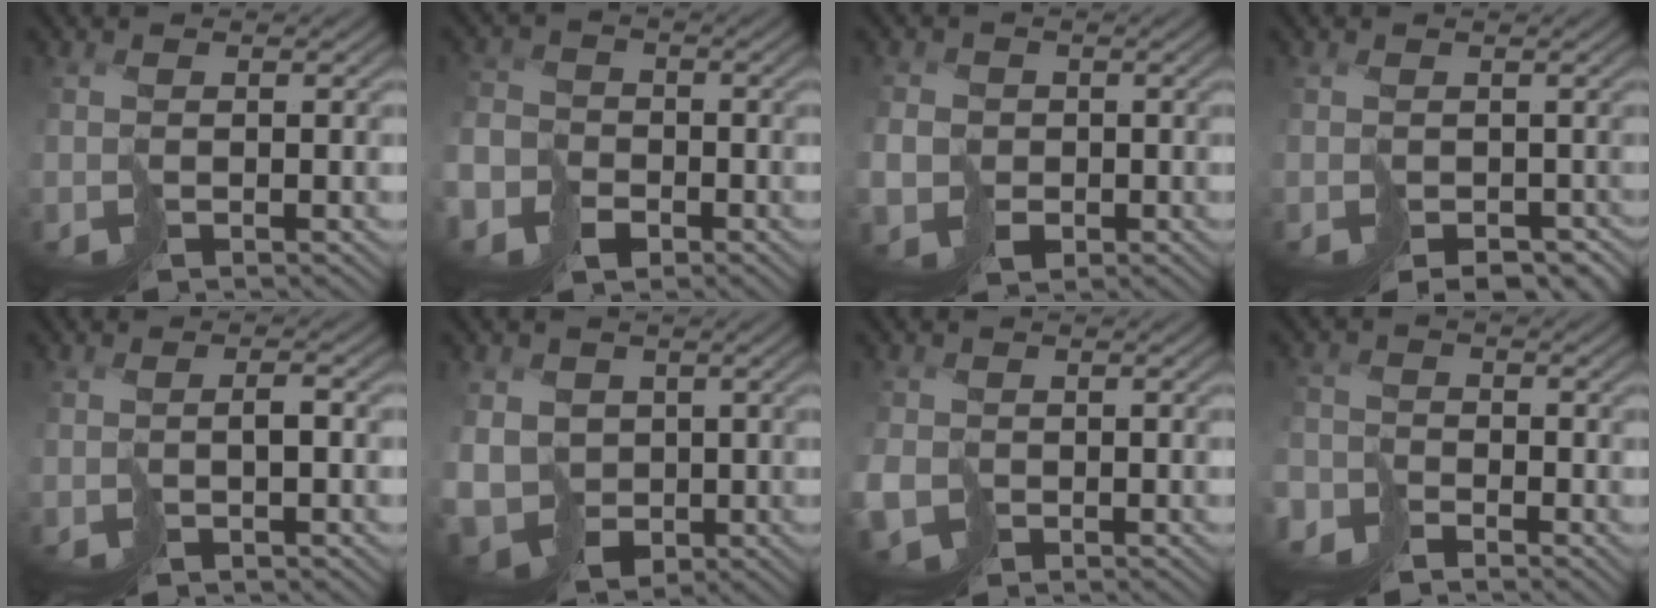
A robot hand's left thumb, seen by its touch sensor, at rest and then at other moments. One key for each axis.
{"total": 7.4, "fx": -4.4, "fy": 5.6, "fz": 2.2, "tx": -0.060, "ty": -0.029, "tz": -0.096}
{"total": 4.5, "fx": -1.2, "fy": 4.1, "fz": 1.3, "tx": -0.027, "ty": -0.013, "tz": -0.042}
{"total": 3.7, "fx": -1.9, "fy": 2.8, "fz": 1.5, "tx": -0.014, "ty": -0.017, "tz": -0.009}
{"total": 1.1, "fx": -0.2, "fy": 0.2, "fz": 1.1, "tx": -0.021, "ty": 0.005, "tz": -0.002}
{"total": 8.4, "fx": -0.4, "fy": 7.6, "fz": 3.7, "tx": -0.107, "ty": -0.029, "tz": -0.016}
{"total": 4.3, "fx": -1.6, "fy": 3.2, "fz": 2.4, "tx": -0.063, "ty": -0.016, "tz": -0.025}
{"total": 3.1, "fx": -2.8, "fy": 1.3, "fz": 0.2, "tx": -0.005, "ty": -0.003, "tz": -0.067}